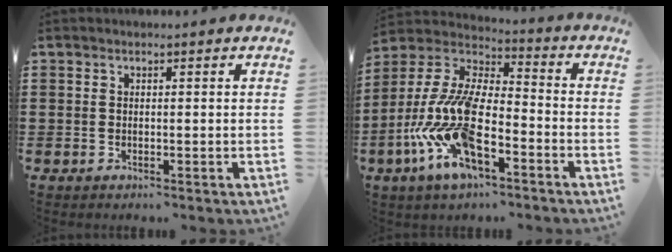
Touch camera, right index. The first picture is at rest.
{"total": 14.6, "force": [-7.3, 5.5, 11.4], "torque": [-0.280, -0.013, -0.151]}